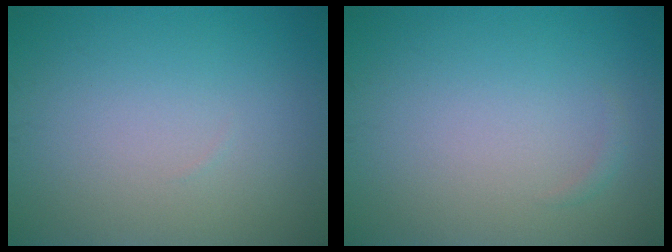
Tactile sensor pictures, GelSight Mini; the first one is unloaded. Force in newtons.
{"total": 0.5, "press": 0.5, "slide": 0.0}